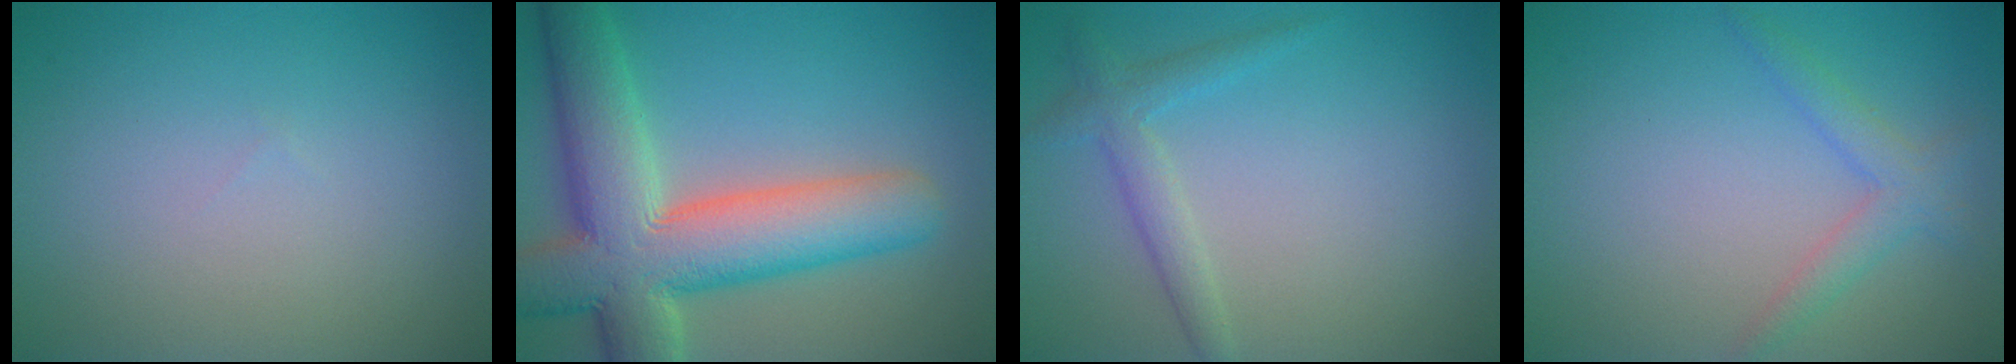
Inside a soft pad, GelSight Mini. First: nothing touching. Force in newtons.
{"total": 11.8, "press": 11.8, "slide": 1.0}
{"total": 2.3, "press": 2.3, "slide": 0.1}
{"total": 2.3, "press": 2.3, "slide": 0.1}